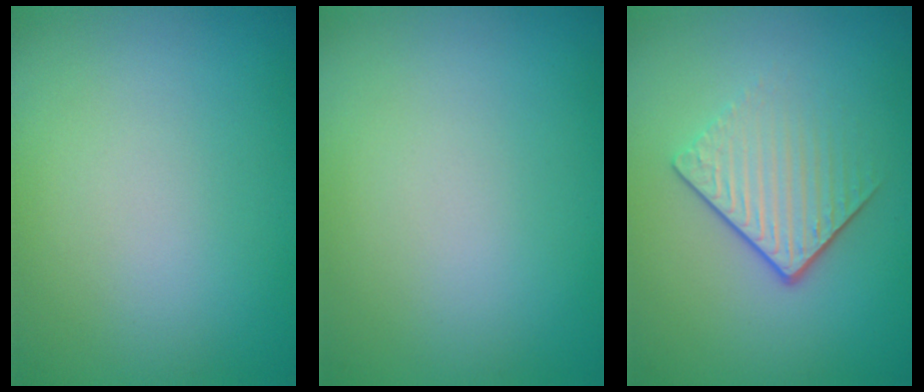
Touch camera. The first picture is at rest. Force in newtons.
{"total": 0.0}
{"total": 4.2, "press": 2.5, "slide": 3.4}